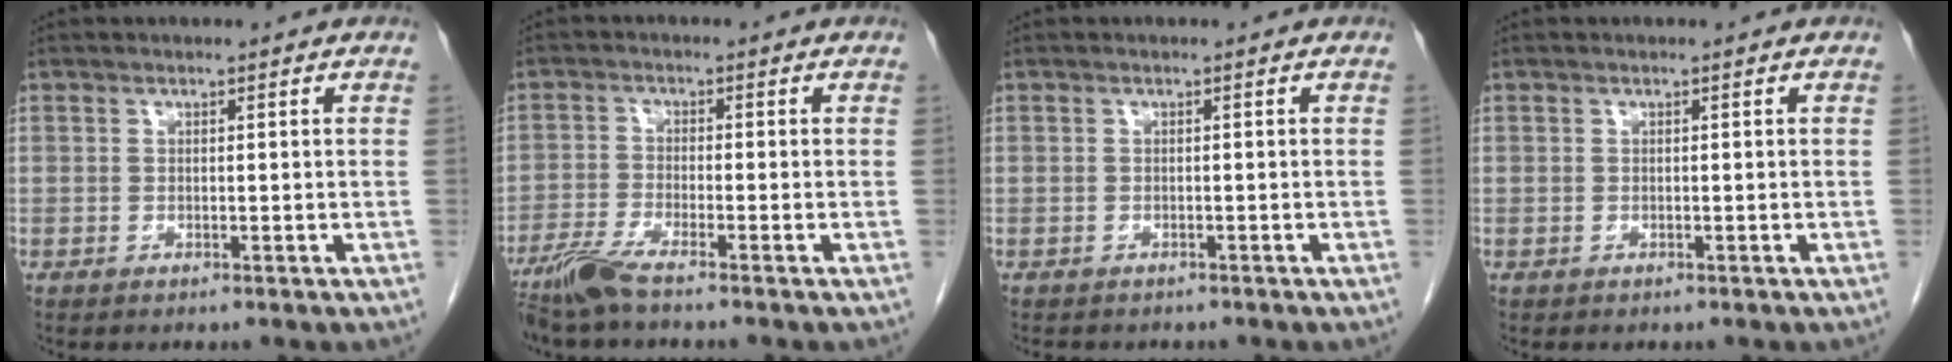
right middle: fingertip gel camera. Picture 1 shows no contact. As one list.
[{"total": 4.9, "force": [-3.9, -0.2, 2.8], "torque": [-0.066, -0.017, -0.083]}, {"total": 3.4, "force": [-2.9, 1.4, 1.1], "torque": [-0.019, -0.005, -0.035]}, {"total": 0.0}]